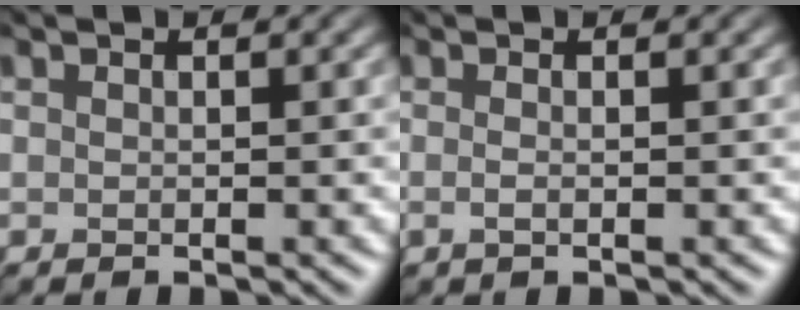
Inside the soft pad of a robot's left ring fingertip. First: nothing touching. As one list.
[{"total": 1.4, "force": [0.1, 0.5, 1.3], "torque": [-0.015, -0.002, -0.015]}]